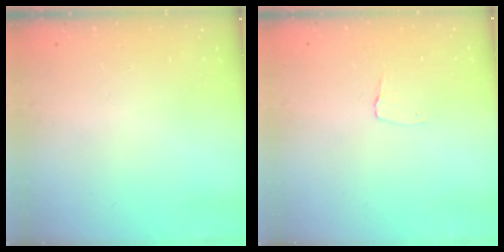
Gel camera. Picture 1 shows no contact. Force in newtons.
{"total": 2.9, "press": 2.9, "slide": 0.3}